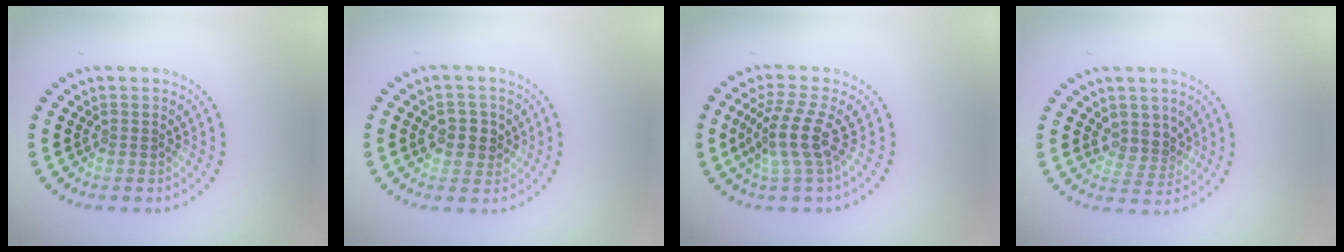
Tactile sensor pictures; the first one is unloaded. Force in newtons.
{"total": 2.2, "press": 2.2, "slide": 0.2}
{"total": 3.7, "press": 2.7, "slide": 2.5}
{"total": 2.5, "press": 2.1, "slide": 1.3}